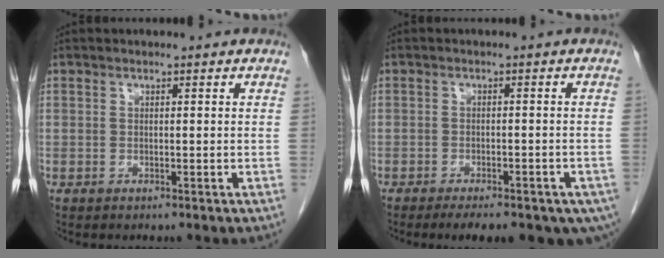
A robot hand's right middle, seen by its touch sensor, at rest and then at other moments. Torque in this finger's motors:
{"motor_torque": [1.14, -1.00, 0.20, 0.05]}